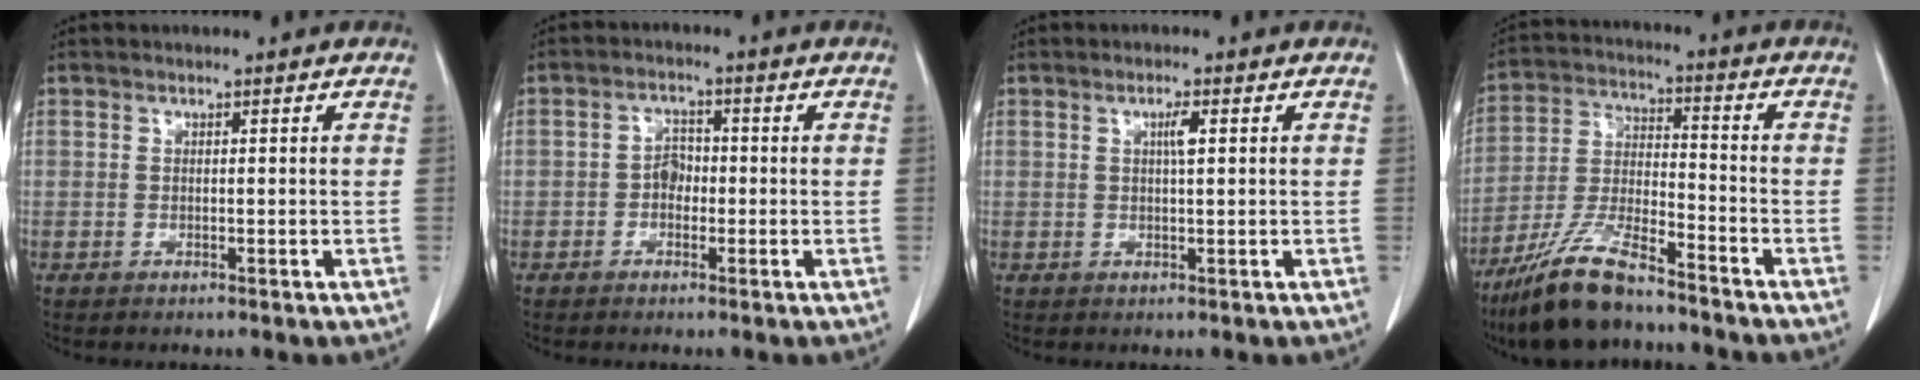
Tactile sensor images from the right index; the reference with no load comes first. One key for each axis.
{"total": 2.7, "fx": -0.7, "fy": 2.0, "fz": 1.8, "tx": -0.025, "ty": 0.010, "tz": -0.016}
{"total": 2.0, "fx": 0.6, "fy": 0.1, "fz": 1.9, "tx": -0.035, "ty": 0.002, "tz": 0.010}
{"total": 12.2, "fx": -9.6, "fy": 2.1, "fz": 7.2, "tx": -0.150, "ty": -0.019, "tz": -0.179}